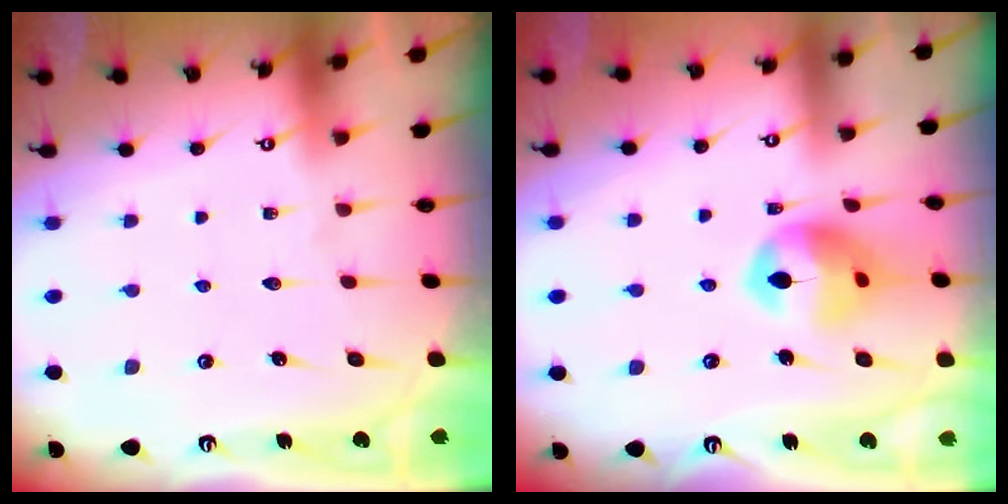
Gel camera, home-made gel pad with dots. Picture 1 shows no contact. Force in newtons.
{"total": 12.8, "press": 12.7, "slide": 2.0}